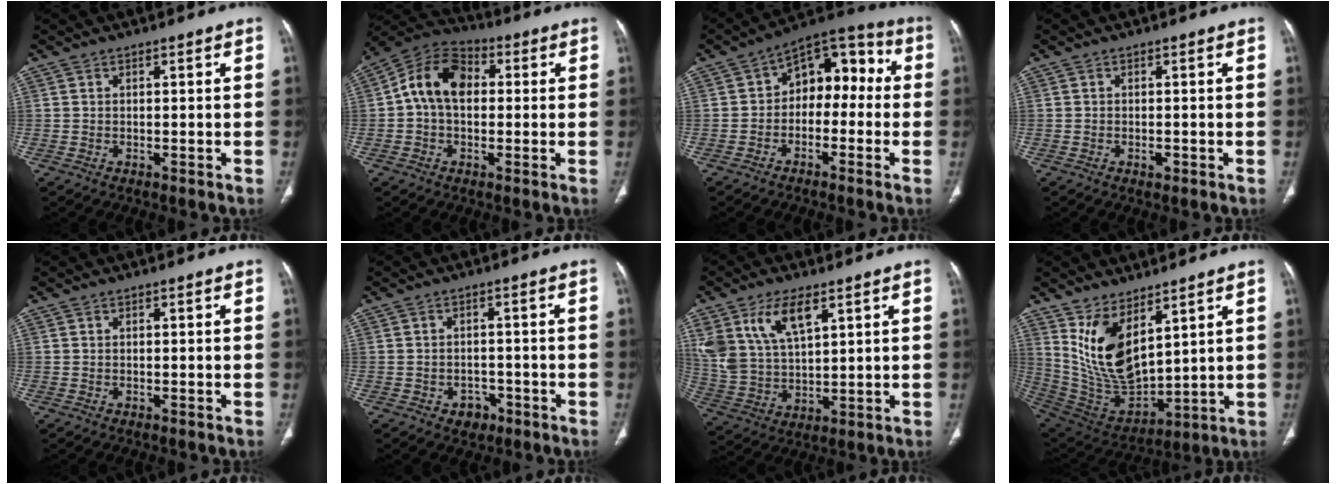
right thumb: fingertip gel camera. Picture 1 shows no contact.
{"total": 11.4, "force": [1.0, 8.0, 8.1], "torque": [-0.130, 0.030, 0.004]}
{"total": 11.4, "force": [-0.5, 7.7, 8.3], "torque": [-0.067, 0.051, -0.026]}
{"total": 1.1, "force": [-0.5, 0.6, 0.8], "torque": [-0.013, 0.000, -0.007]}
{"total": 0.0}
{"total": 3.5, "force": [-1.8, 2.7, 1.3], "torque": [-0.002, 0.015, -0.019]}
{"total": 13.0, "force": [6.7, 6.5, 9.1], "torque": [-0.178, -0.018, 0.143]}
{"total": 15.1, "force": [7.1, 7.3, 11.2], "torque": [-0.193, -0.048, 0.168]}